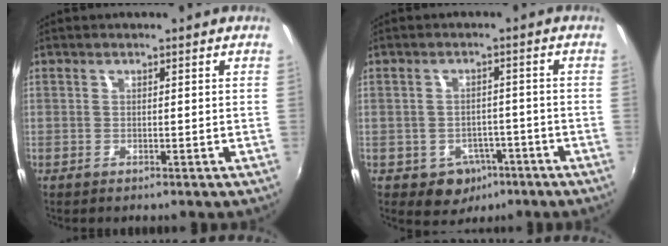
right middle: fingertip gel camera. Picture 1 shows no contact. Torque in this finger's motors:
{"motor_torque": [0.04, -0.13, 0.06, 0.00]}